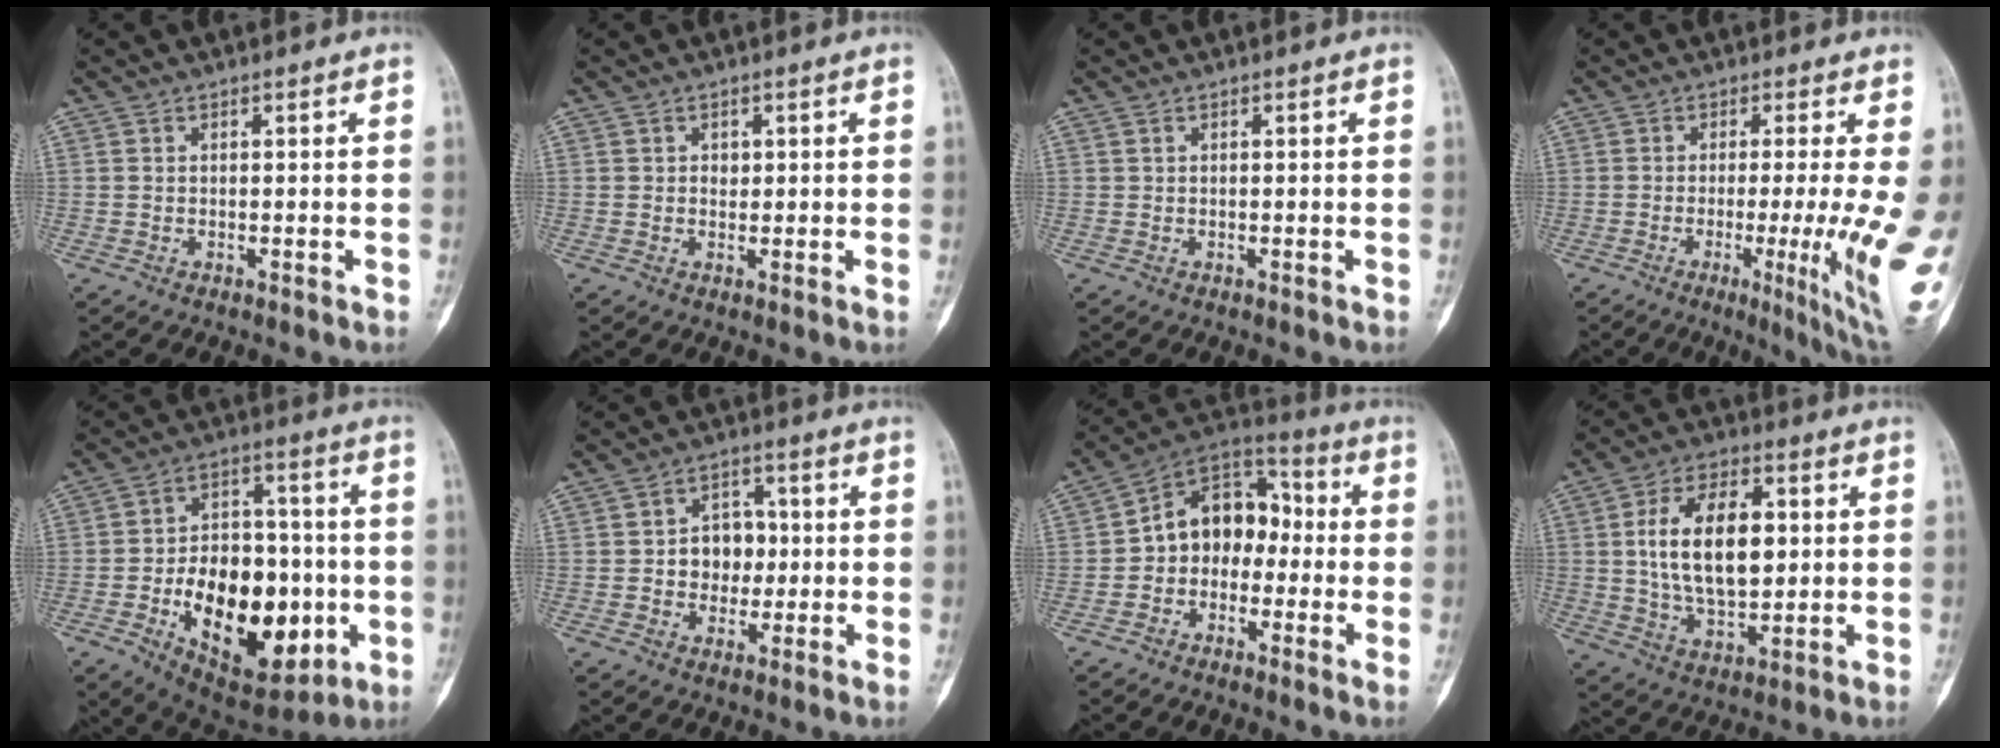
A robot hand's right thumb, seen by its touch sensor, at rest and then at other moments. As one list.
[{"total": 1.3, "force": [0.3, 1.0, 0.7], "torque": [-0.005, 0.000, 0.004]}, {"total": 0.0}, {"total": 14.8, "force": [-2.4, 1.5, 14.6], "torque": [-0.167, -0.022, -0.024]}, {"total": 25.0, "force": [-6.1, 14.6, 19.3], "torque": [-0.257, 0.023, -0.071]}, {"total": 7.2, "force": [-0.1, 5.8, 4.3], "torque": [-0.024, 0.013, -0.005]}, {"total": 12.2, "force": [-1.2, 9.2, 7.8], "torque": [-0.083, 0.049, -0.040]}, {"total": 15.8, "force": [2.0, 8.9, 12.9], "torque": [-0.203, -0.001, 0.037]}]